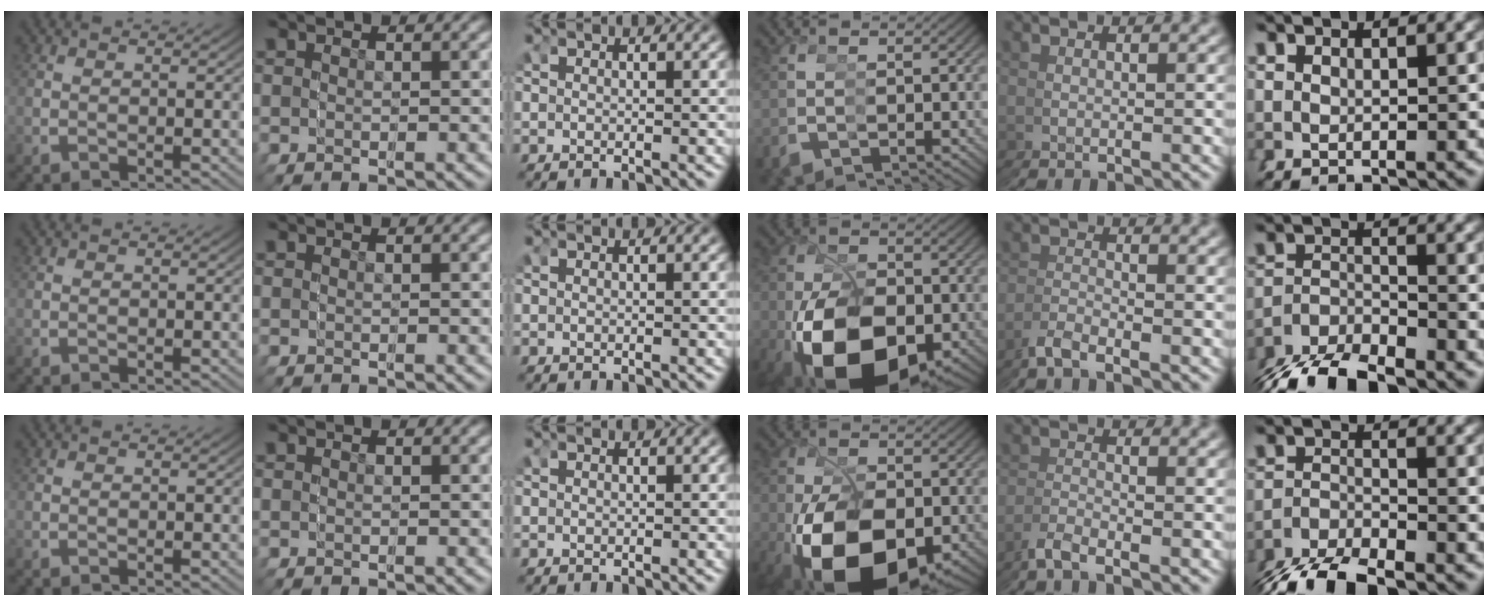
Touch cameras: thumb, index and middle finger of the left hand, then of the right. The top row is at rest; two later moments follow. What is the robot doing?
{"motion": "grasp_and_lifting", "object": "markers"}